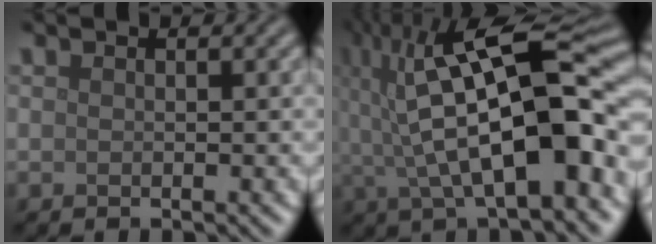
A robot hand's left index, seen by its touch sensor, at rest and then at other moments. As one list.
[{"total": 14.4, "force": [1.3, 5.3, 13.3], "torque": [-0.197, 0.019, 0.018]}]